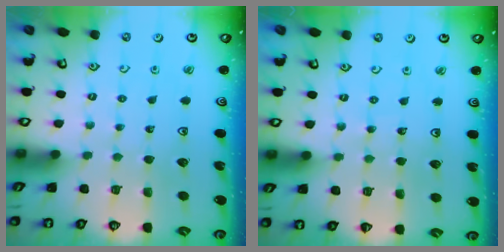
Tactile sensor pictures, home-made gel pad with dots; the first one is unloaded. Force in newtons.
{"total": 3.1, "press": 3.0, "slide": 0.8}